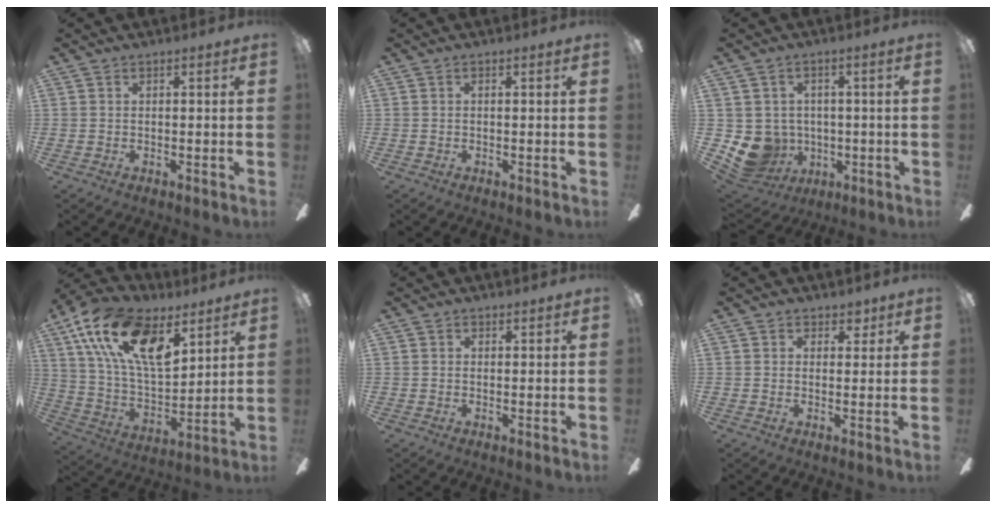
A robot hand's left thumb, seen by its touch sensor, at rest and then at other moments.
{"total": 0.0}
{"total": 9.0, "force": [-1.7, 8.3, 2.9], "torque": [-0.086, 0.002, -0.025]}
{"total": 22.1, "force": [11.7, 11.0, 15.2], "torque": [-0.301, -0.047, 0.207]}
{"total": 0.7, "force": [0.4, 0.5, 0.1], "torque": [0.007, -0.002, 0.005]}
{"total": 3.0, "force": [1.9, 2.2, 0.6], "torque": [0.009, -0.005, 0.029]}